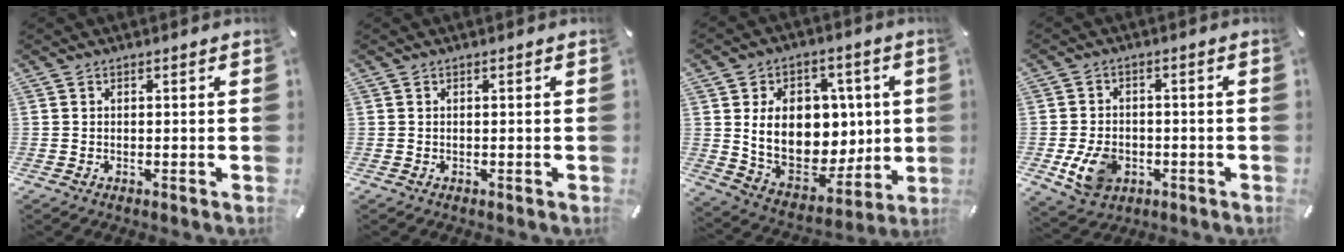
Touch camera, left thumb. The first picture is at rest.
{"total": 0.0}
{"total": 17.9, "force": [3.1, 13.7, 11.1], "torque": [-0.191, -0.022, 0.066]}
{"total": 8.3, "force": [-2.1, 6.5, 4.8], "torque": [-0.099, 0.003, -0.039]}